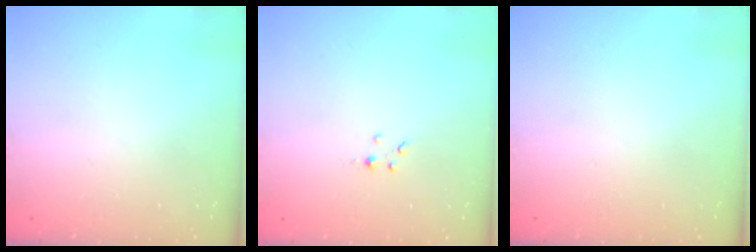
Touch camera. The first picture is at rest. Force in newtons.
{"total": 1.0, "press": 1.0, "slide": 0.1}
{"total": 0.0}